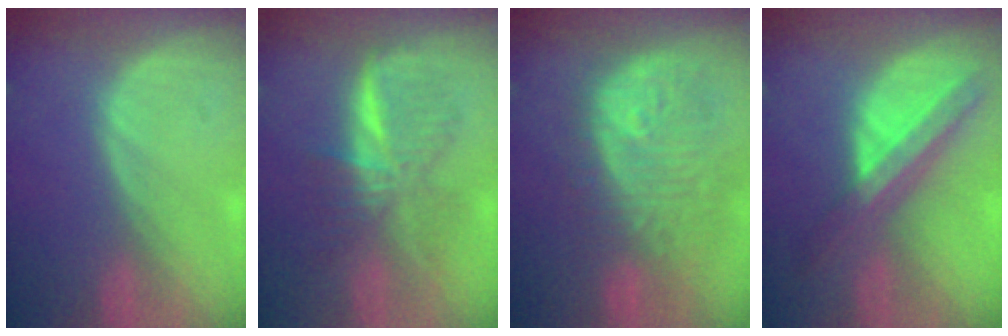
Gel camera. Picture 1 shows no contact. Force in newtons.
{"total": 7.7, "press": 7.7, "slide": 0.3}
{"total": 12.1, "press": 10.8, "slide": 5.5}
{"total": 8.5, "press": 7.3, "slide": 4.4}